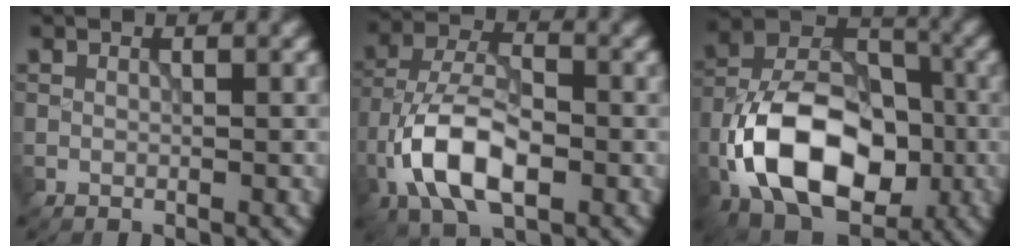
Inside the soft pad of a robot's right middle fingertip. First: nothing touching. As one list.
[{"total": 9.3, "force": [-3.3, 4.7, 7.3], "torque": [-0.151, 0.003, -0.075]}, {"total": 13.4, "force": [-4.3, 8.4, 9.5], "torque": [-0.172, 0.004, -0.092]}]